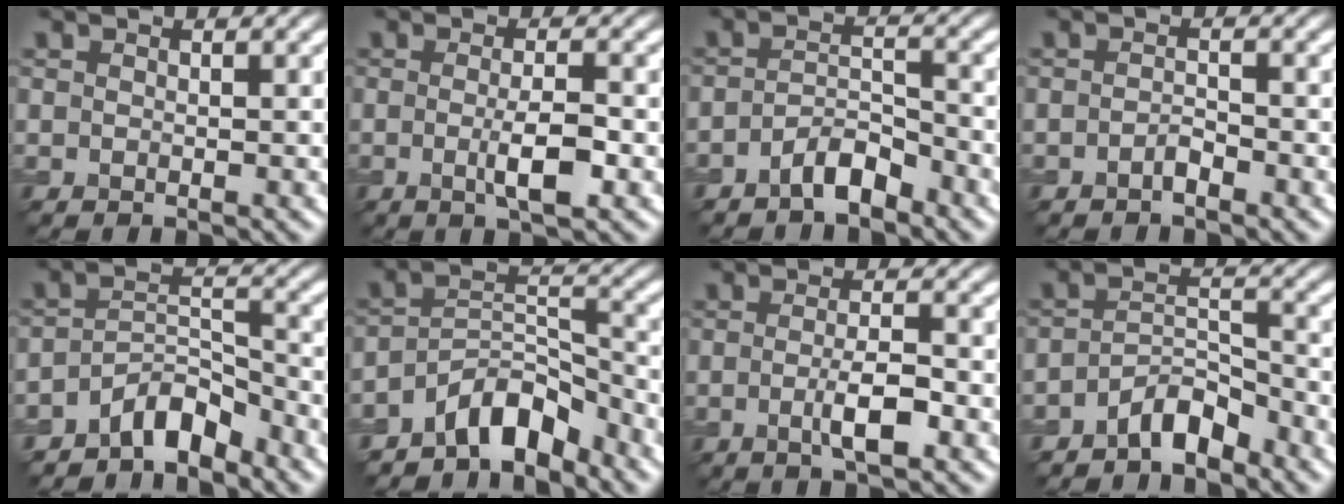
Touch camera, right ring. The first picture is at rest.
{"total": 3.3, "force": [-0.6, 0.6, 3.2], "torque": [-0.057, -0.004, -0.010]}
{"total": 2.9, "force": [-2.2, 0.9, 1.7], "torque": [-0.030, 0.011, -0.043]}
{"total": 1.0, "force": [-0.8, 0.3, 0.6], "torque": [-0.013, 0.004, -0.014]}
{"total": 4.6, "force": [-3.7, 1.6, 2.2], "torque": [-0.030, 0.009, -0.072]}
{"total": 6.3, "force": [-4.9, 2.5, 3.0], "torque": [-0.036, 0.008, -0.096]}
{"total": 3.1, "force": [-0.8, 0.6, 3.0], "torque": [-0.054, -0.001, -0.016]}
{"total": 3.6, "force": [-2.9, 1.2, 1.8], "torque": [-0.029, 0.011, -0.057]}